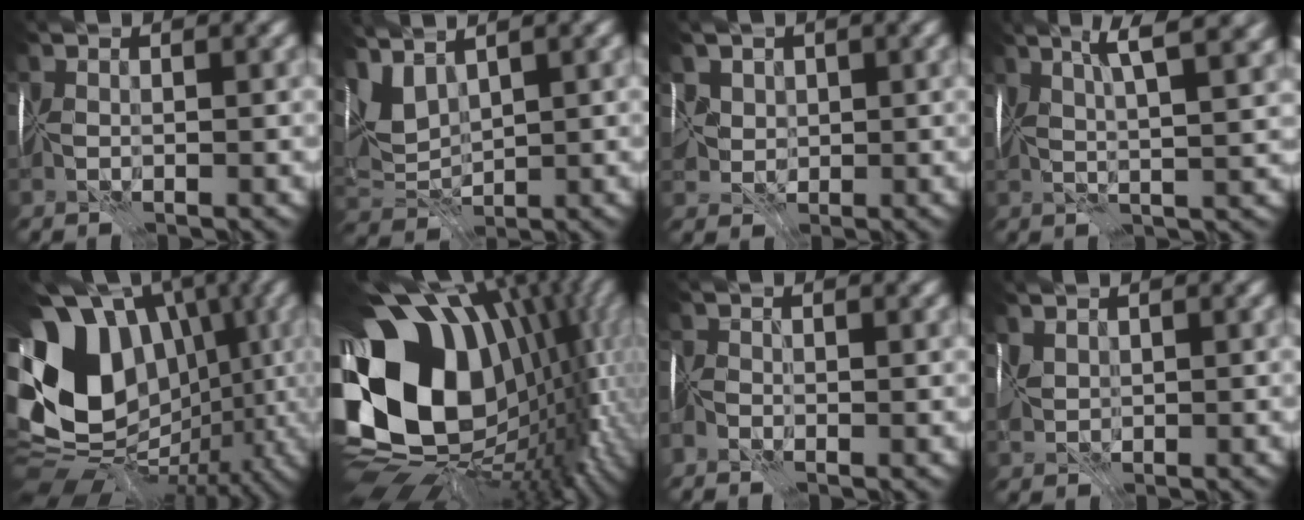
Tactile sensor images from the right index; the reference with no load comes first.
{"total": 3.0, "force": [2.5, 0.3, 1.7], "torque": [-0.036, -0.005, 0.054]}
{"total": 2.6, "force": [1.2, 2.1, 1.0], "torque": [-0.009, 0.005, 0.019]}
{"total": 5.5, "force": [3.0, 0.2, 4.6], "torque": [-0.063, 0.011, 0.046]}
{"total": 14.1, "force": [1.5, 10.9, 8.8], "torque": [-0.166, 0.012, 0.032]}
{"total": 17.7, "force": [1.2, 12.8, 12.3], "torque": [-0.242, -0.054, 0.072]}
{"total": 1.9, "force": [-1.5, 0.7, 0.9], "torque": [-0.019, -0.003, -0.035]}
{"total": 0.9, "force": [0.8, 0.0, 0.3], "torque": [-0.007, -0.002, 0.019]}